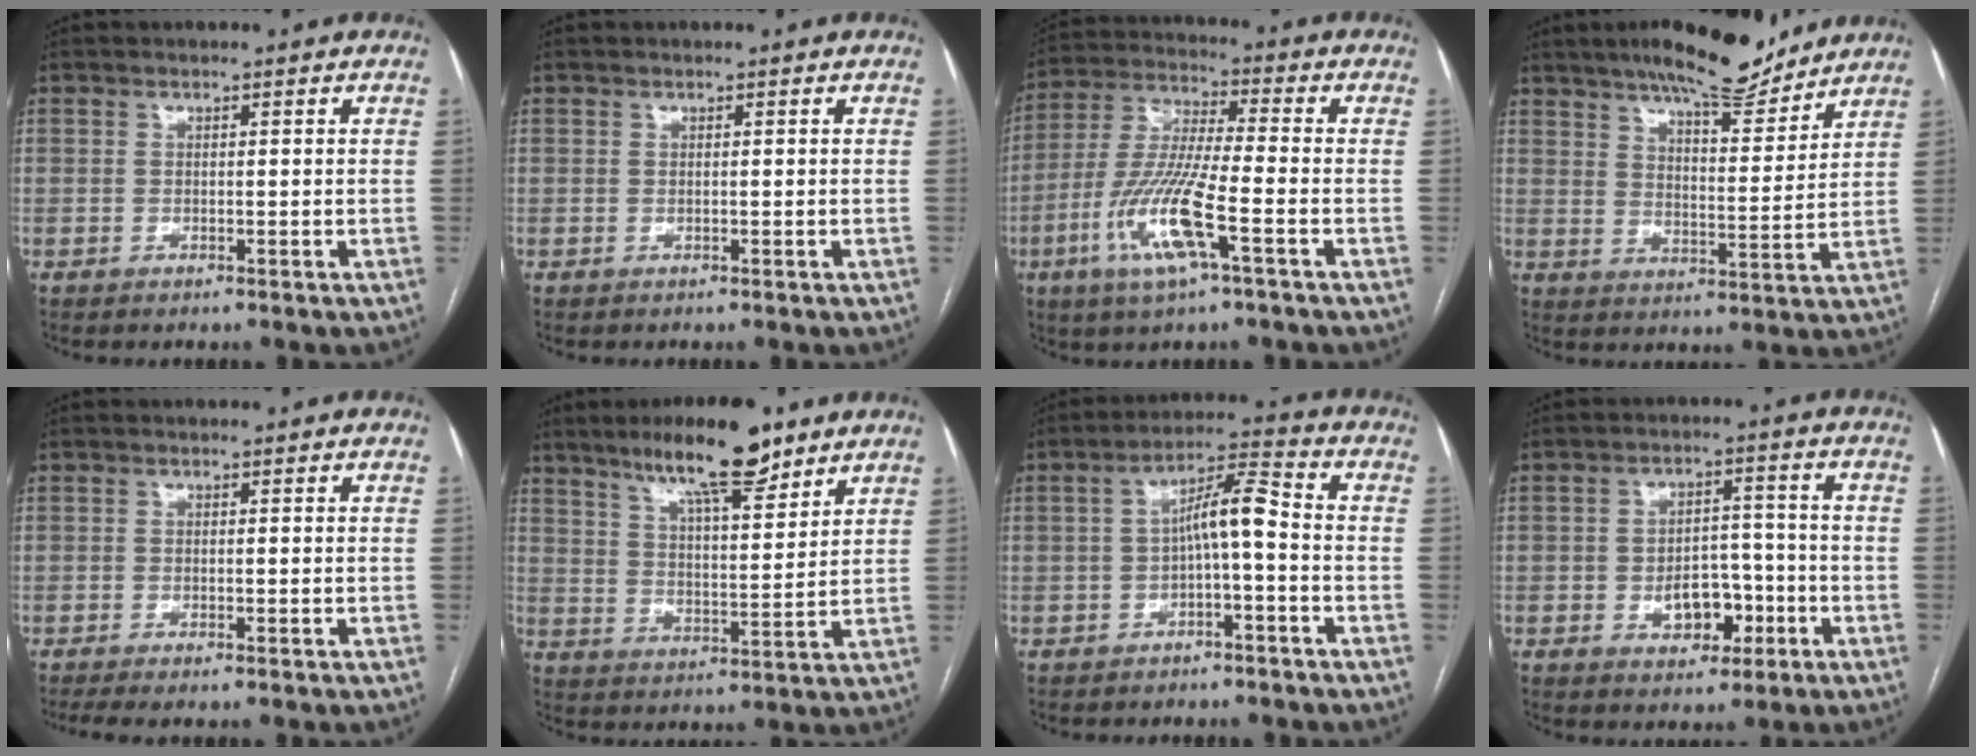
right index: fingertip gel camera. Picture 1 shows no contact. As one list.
[{"total": 0.0}, {"total": 12.8, "force": [-5.0, 1.1, 11.8], "torque": [-0.249, -0.011, -0.098]}, {"total": 13.7, "force": [11.4, 2.9, 7.1], "torque": [-0.105, -0.009, 0.170]}, {"total": 2.7, "force": [-2.0, 0.2, 1.7], "torque": [-0.029, -0.006, -0.035]}, {"total": 13.7, "force": [9.8, 2.9, 9.1], "torque": [-0.150, 0.004, 0.163]}, {"total": 6.6, "force": [-1.1, 1.1, 6.4], "torque": [-0.110, 0.029, -0.022]}, {"total": 6.6, "force": [-2.4, 4.3, 4.4], "torque": [-0.061, 0.018, -0.030]}]